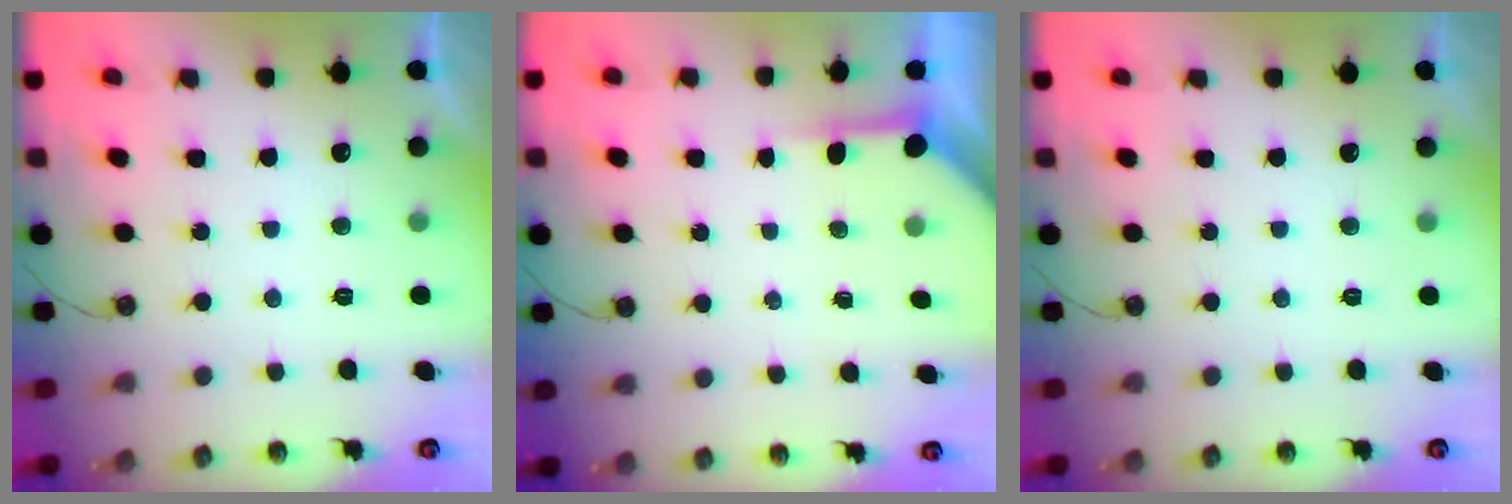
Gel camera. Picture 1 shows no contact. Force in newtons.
{"total": 3.9, "press": 3.9, "slide": 0.4}
{"total": 0.0}